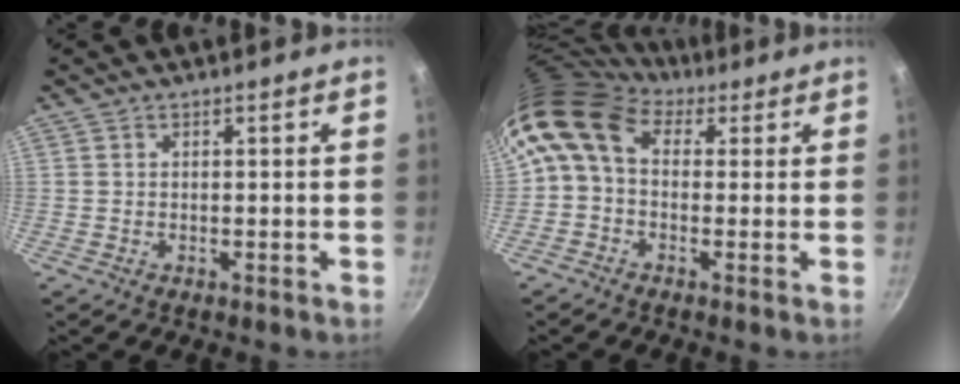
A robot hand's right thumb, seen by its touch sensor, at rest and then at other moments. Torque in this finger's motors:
{"motor_torque": [2.37, 2.64, 0.77, -0.60, 0.47]}